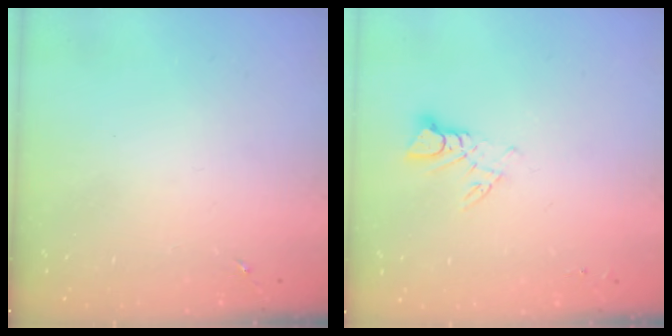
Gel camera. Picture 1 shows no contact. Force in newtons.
{"total": 5.0, "press": 5.0, "slide": 0.3}